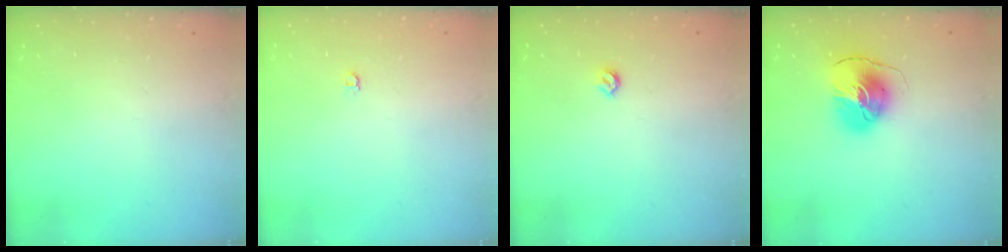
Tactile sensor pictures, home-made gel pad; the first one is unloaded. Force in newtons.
{"total": 3.5, "press": 3.4, "slide": 0.3}
{"total": 4.0, "press": 3.9, "slide": 0.8}
{"total": 10.5, "press": 10.5, "slide": 1.3}